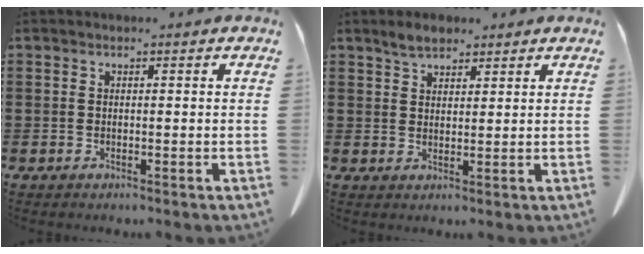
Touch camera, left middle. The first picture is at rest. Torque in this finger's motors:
{"motor_torque": [0.06, 0.01, 0.10, 0.03]}